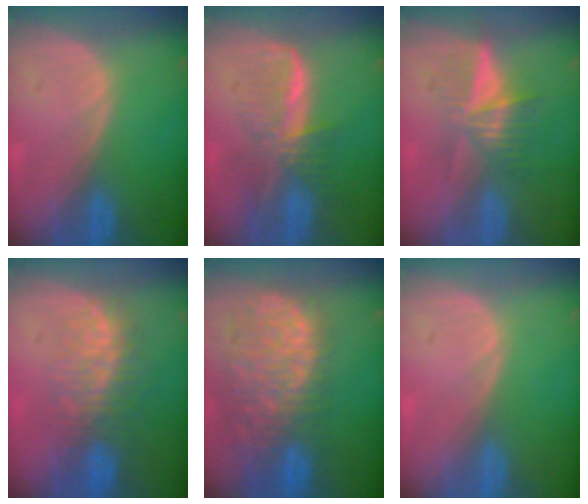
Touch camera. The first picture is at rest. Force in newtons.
{"total": 7.3, "press": 6.6, "slide": 3.1}
{"total": 6.3, "press": 5.4, "slide": 3.2}
{"total": 8.3, "press": 7.6, "slide": 3.4}
{"total": 13.1, "press": 10.9, "slide": 7.3}
{"total": 0.0}